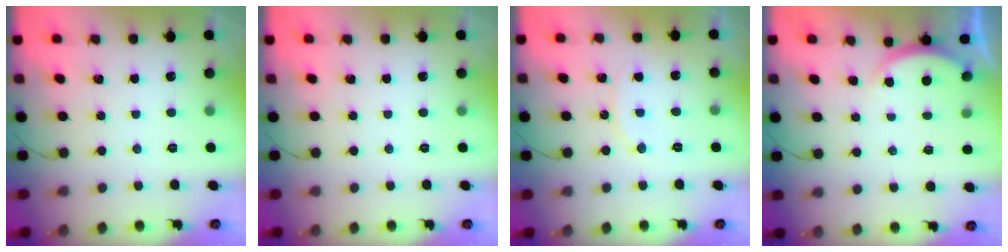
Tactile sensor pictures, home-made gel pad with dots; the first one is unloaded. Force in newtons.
{"total": 0.0}
{"total": 6.5, "press": 6.5, "slide": 0.3}
{"total": 3.0, "press": 2.9, "slide": 0.6}